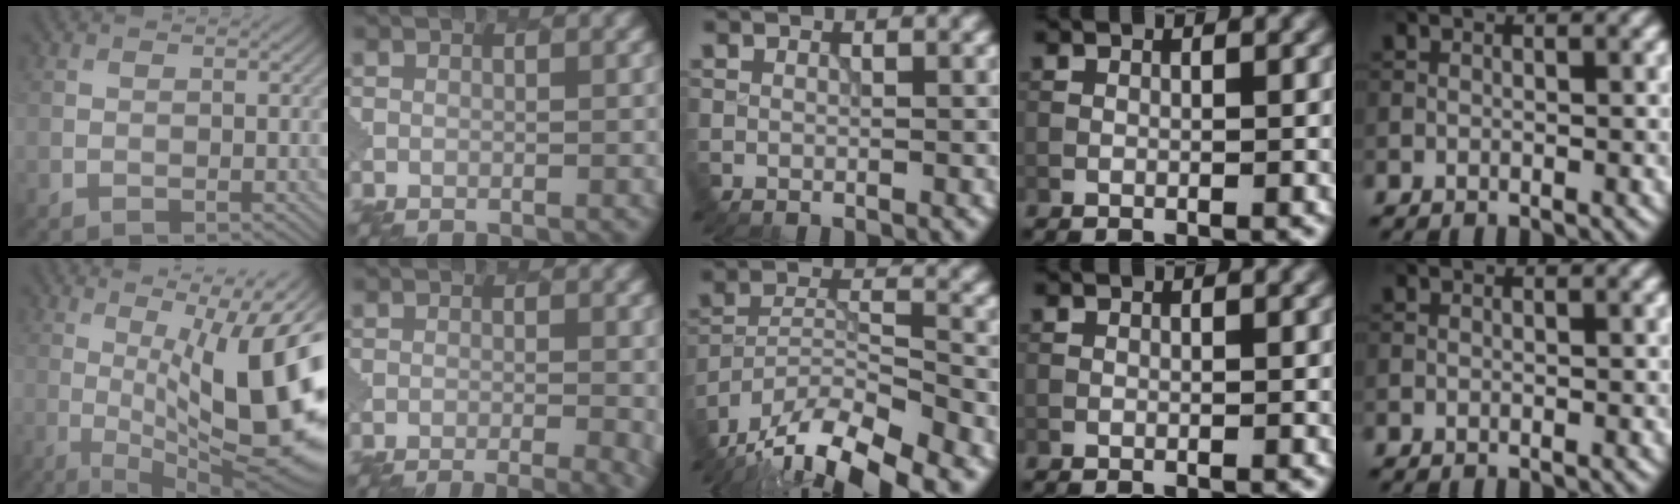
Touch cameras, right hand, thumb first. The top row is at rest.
{"thumb": {"total": 18.4, "force": [-0.7, 5.7, 17.5], "torque": [-0.232, 0.015, -0.009]}, "index": {"total": 6.3, "force": [-3.3, 2.5, 4.7], "torque": [-0.034, -0.001, -0.035]}, "middle": {"total": 14.7, "force": [-12.5, 4.0, 6.6], "torque": [-0.113, -0.013, -0.189]}}